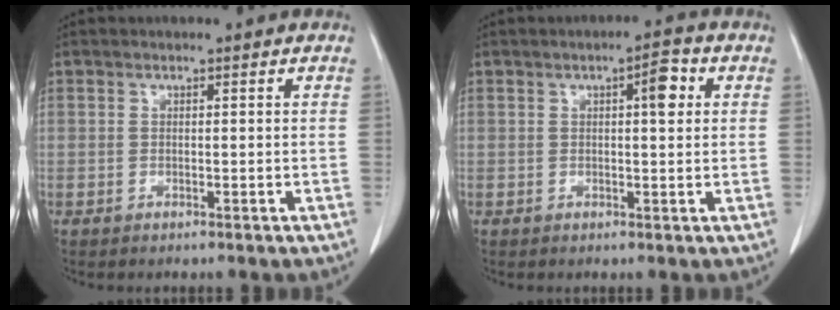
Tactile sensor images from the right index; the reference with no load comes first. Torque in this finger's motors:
{"motor_torque": [0.08, 0.05, 0.06, 0.03]}